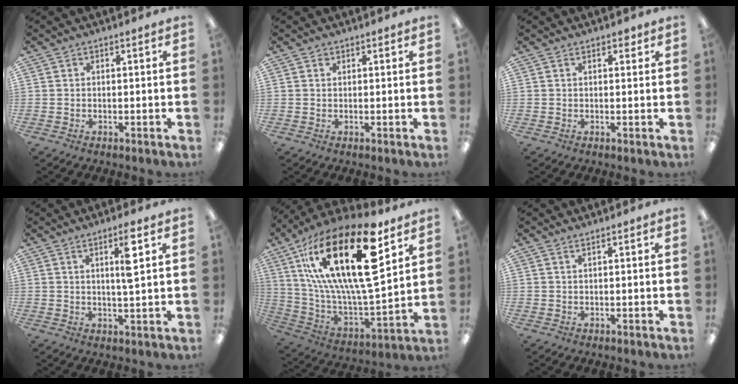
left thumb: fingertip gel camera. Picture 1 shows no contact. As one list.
[{"total": 0.8, "force": [0.4, 0.8, 0.0], "torque": [-0.002, 0.005, 0.006]}, {"total": 1.6, "force": [0.9, 1.0, 0.8], "torque": [0.000, -0.003, 0.013]}, {"total": 6.4, "force": [2.9, 1.1, 5.6], "torque": [-0.093, -0.005, 0.041]}, {"total": 29.9, "force": [13.5, 10.7, 24.5], "torque": [-0.454, -0.085, 0.228]}, {"total": 0.8, "force": [0.6, 0.1, 0.4], "torque": [-0.010, 0.001, 0.011]}]